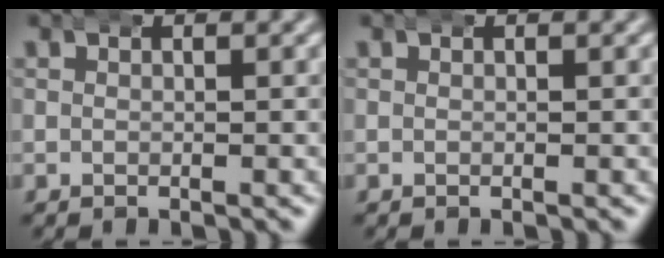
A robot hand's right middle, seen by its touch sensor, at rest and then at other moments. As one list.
[{"total": 0.0}]